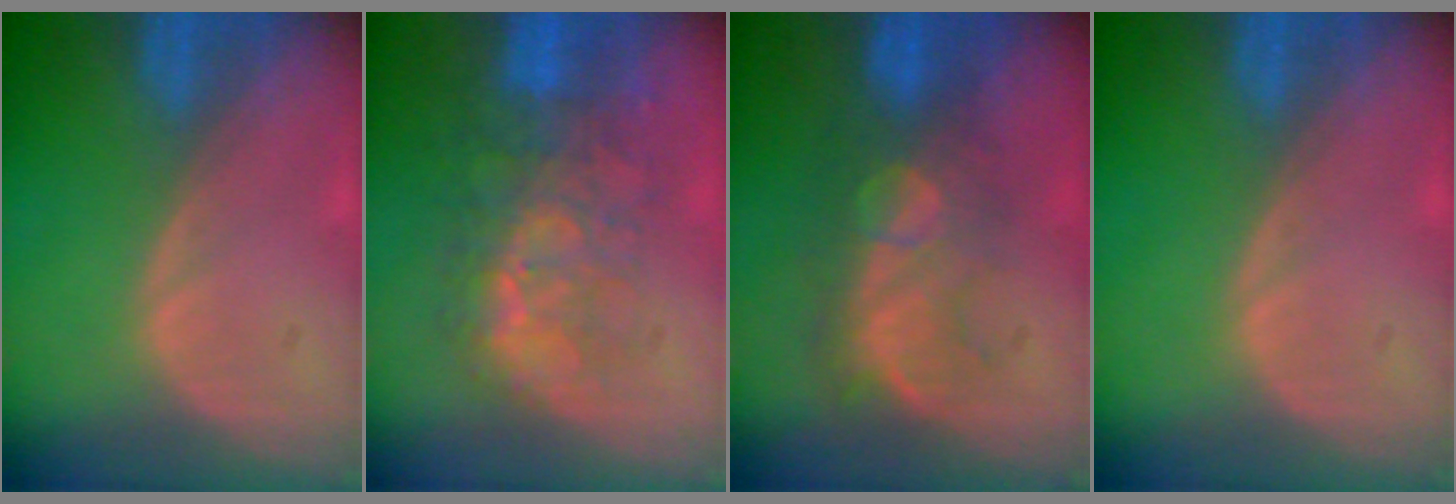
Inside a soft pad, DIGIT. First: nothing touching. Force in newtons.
{"total": 9.9, "press": 8.5, "slide": 5.1}
{"total": 8.2, "press": 7.9, "slide": 2.3}
{"total": 0.0}